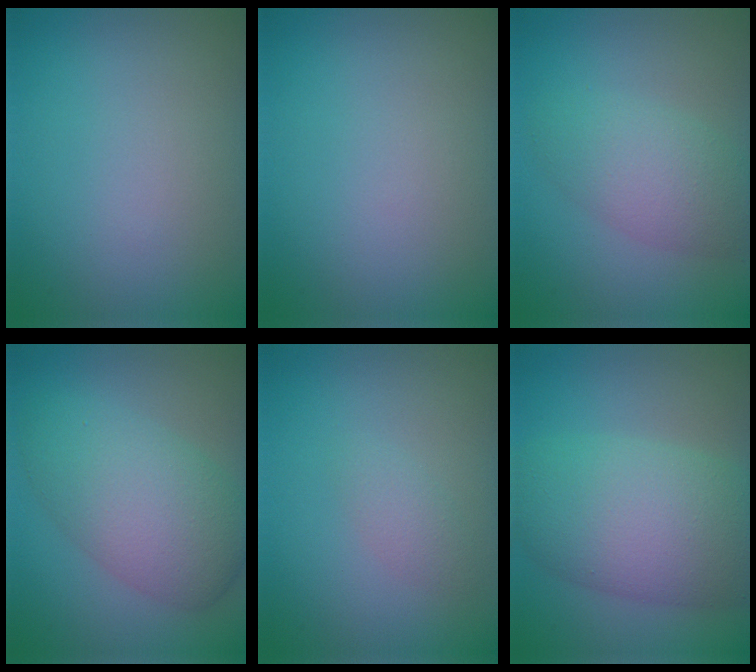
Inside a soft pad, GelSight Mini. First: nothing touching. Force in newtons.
{"total": 0.0}
{"total": 4.2, "press": 4.2, "slide": 0.1}
{"total": 7.0, "press": 7.0, "slide": 0.2}
{"total": 1.2, "press": 1.2, "slide": 0.0}
{"total": 9.0, "press": 9.0, "slide": 0.3}